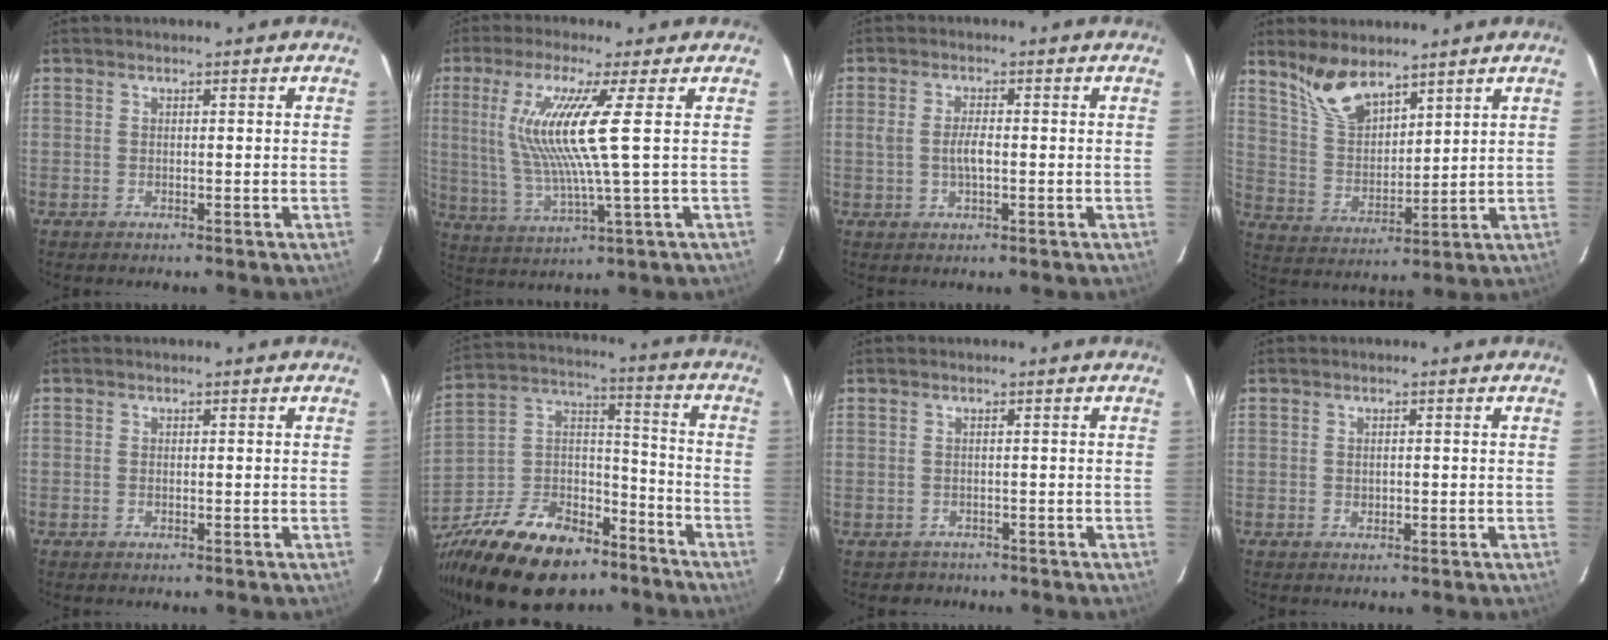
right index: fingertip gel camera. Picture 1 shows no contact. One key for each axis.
{"total": 12.0, "fx": 2.5, "fy": -0.9, "fz": 11.7, "tx": -0.227, "ty": -0.013, "tz": 0.060}
{"total": 3.3, "fx": -0.3, "fy": 1.4, "fz": 3.0, "tx": -0.057, "ty": 0.003, "tz": -0.003}
{"total": 9.3, "fx": 7.2, "fy": 3.5, "fz": 4.8, "tx": -0.092, "ty": 0.005, "tz": 0.153}
{"total": 0.0}
{"total": 25.9, "fx": -17.6, "fy": 13.7, "fz": 13.3, "tx": -0.288, "ty": 0.031, "tz": -0.278}
{"total": 2.0, "fx": -1.1, "fy": 1.7, "fz": -0.2, "tx": 0.002, "ty": 0.007, "tz": -0.012}
{"total": 0.9, "fx": 0.0, "fy": 0.8, "fz": 0.4, "tx": -0.006, "ty": 0.001, "tz": 0.001}